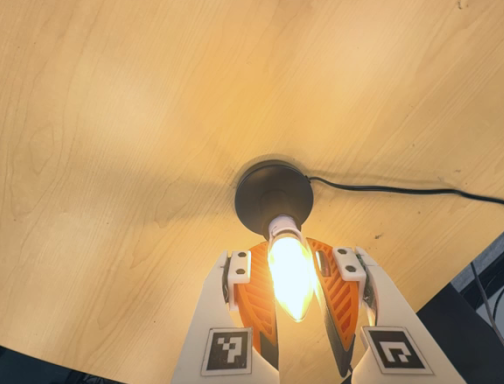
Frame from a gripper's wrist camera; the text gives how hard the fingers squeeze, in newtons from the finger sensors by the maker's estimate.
{"total": 14.4, "left": 12.7, "right": 16.1}